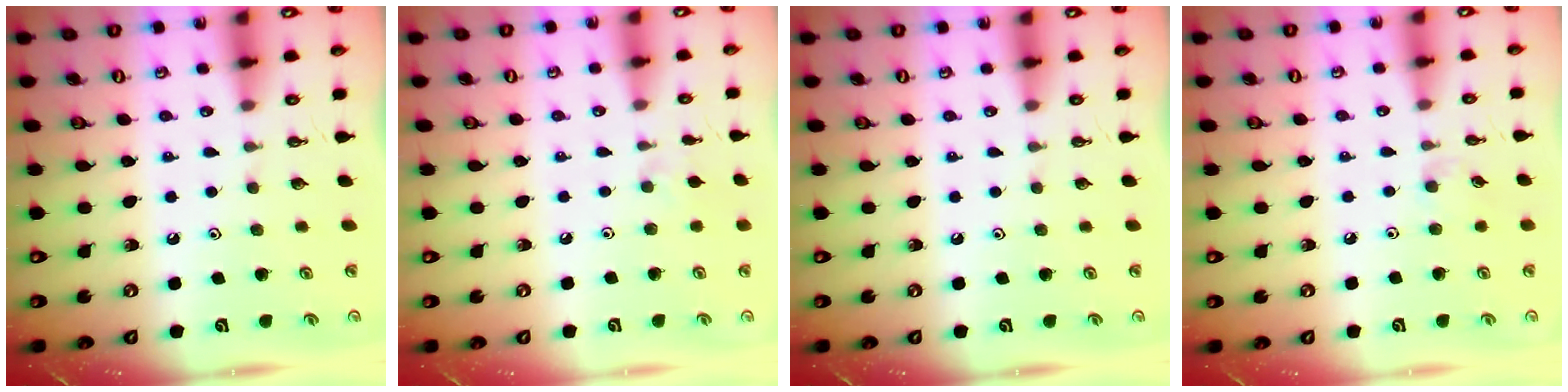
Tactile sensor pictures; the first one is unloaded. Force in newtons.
{"total": 2.7, "press": 2.7, "slide": 0.4}
{"total": 0.0}
{"total": 3.4, "press": 3.3, "slide": 0.5}